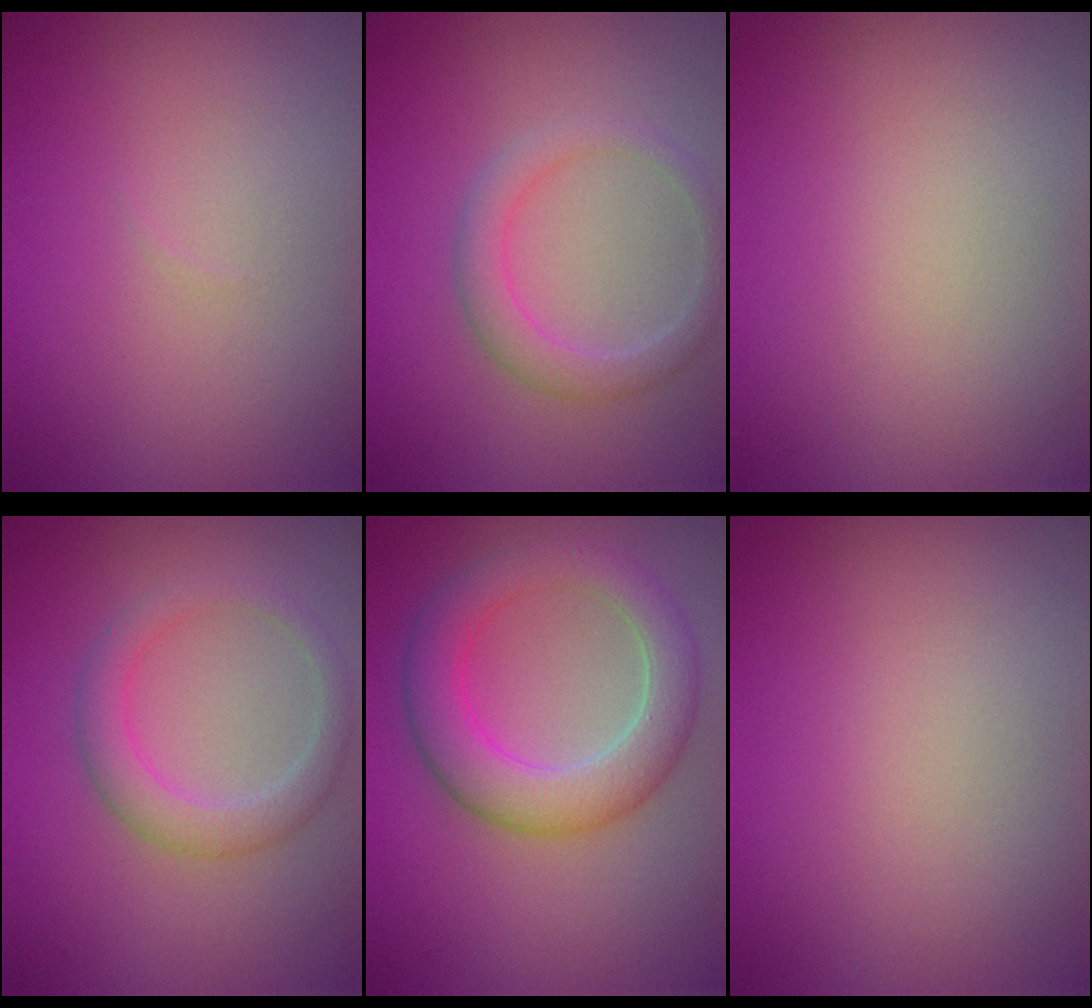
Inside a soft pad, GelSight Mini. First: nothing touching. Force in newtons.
{"total": 2.6, "press": 2.6, "slide": 0.3}
{"total": 0.0}
{"total": 2.9, "press": 2.9, "slide": 0.4}
{"total": 5.5, "press": 5.5, "slide": 0.1}
{"total": 0.0}